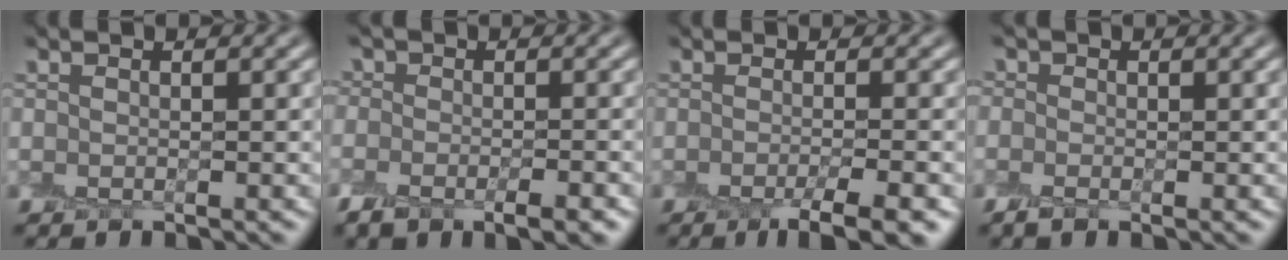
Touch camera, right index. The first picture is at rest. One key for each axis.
{"total": 4.8, "fx": -2.2, "fy": 3.1, "fz": 2.9, "tx": -0.026, "ty": 0.000, "tz": -0.030}
{"total": 4.2, "fx": -2.5, "fy": 0.7, "fz": 3.3, "tx": -0.038, "ty": -0.007, "tz": -0.034}
{"total": 1.0, "fx": 0.0, "fy": 0.9, "fz": 0.4, "tx": -0.005, "ty": 0.003, "tz": -0.004}